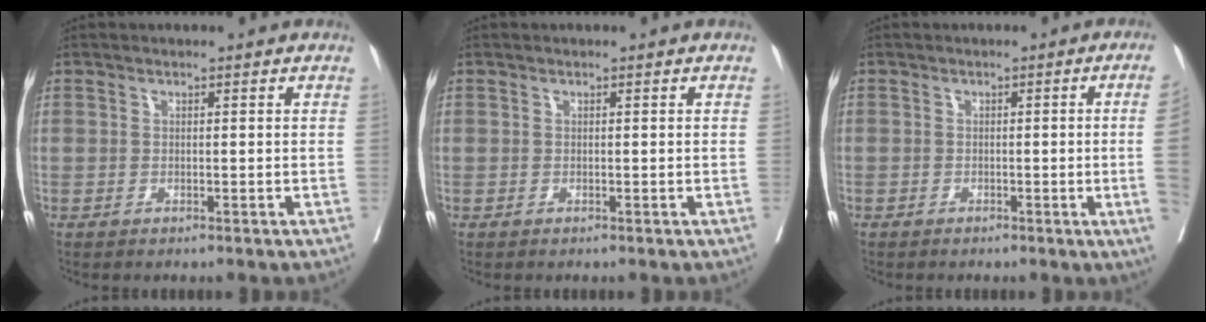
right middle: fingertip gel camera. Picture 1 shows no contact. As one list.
[{"total": 0.0}, {"total": 4.5, "force": [-0.7, -1.7, 4.0], "torque": [-0.047, -0.009, -0.010]}]